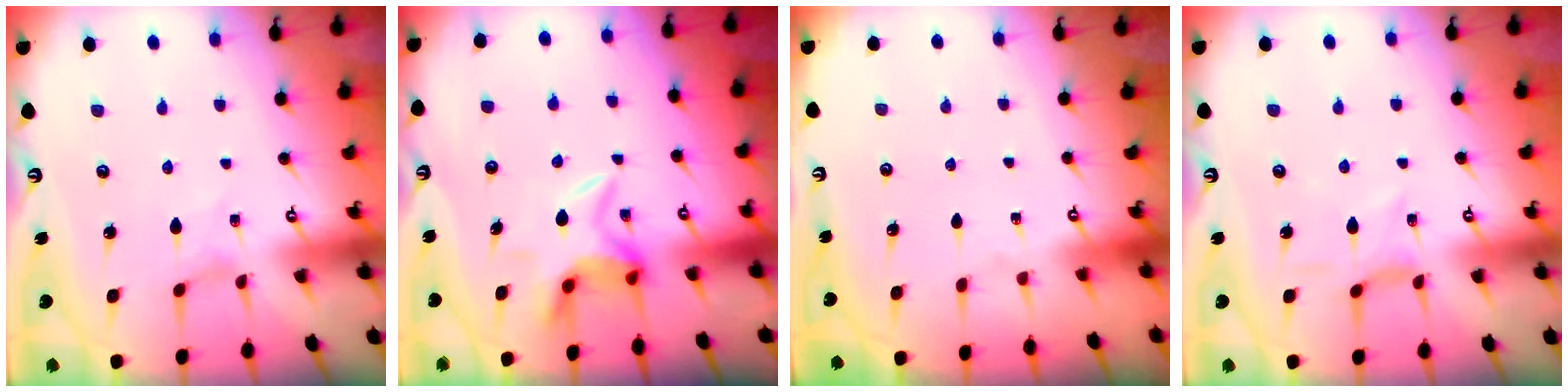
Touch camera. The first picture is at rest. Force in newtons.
{"total": 4.5, "press": 4.5, "slide": 0.7}
{"total": 0.0}
{"total": 1.6, "press": 1.5, "slide": 0.5}